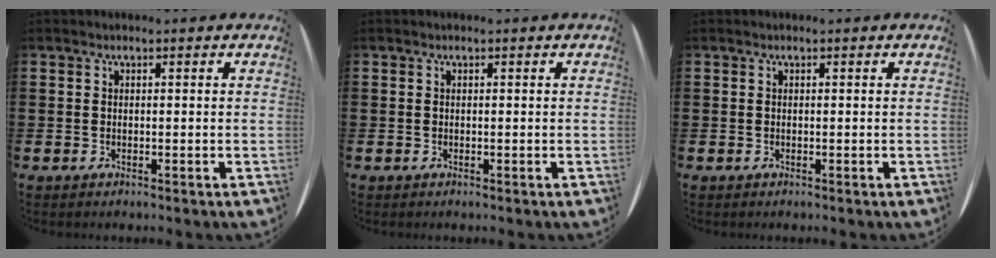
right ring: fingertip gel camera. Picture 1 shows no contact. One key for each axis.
{"total": 0.0}
{"total": 0.0}